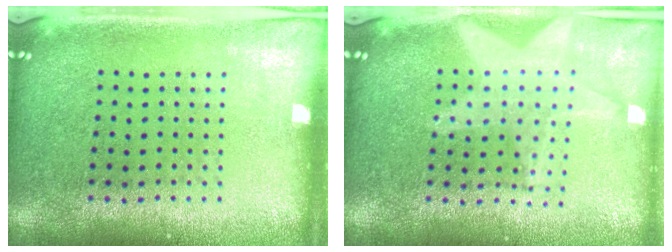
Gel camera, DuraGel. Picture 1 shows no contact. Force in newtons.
{"total": 2.0, "press": 1.7, "slide": 1.1}